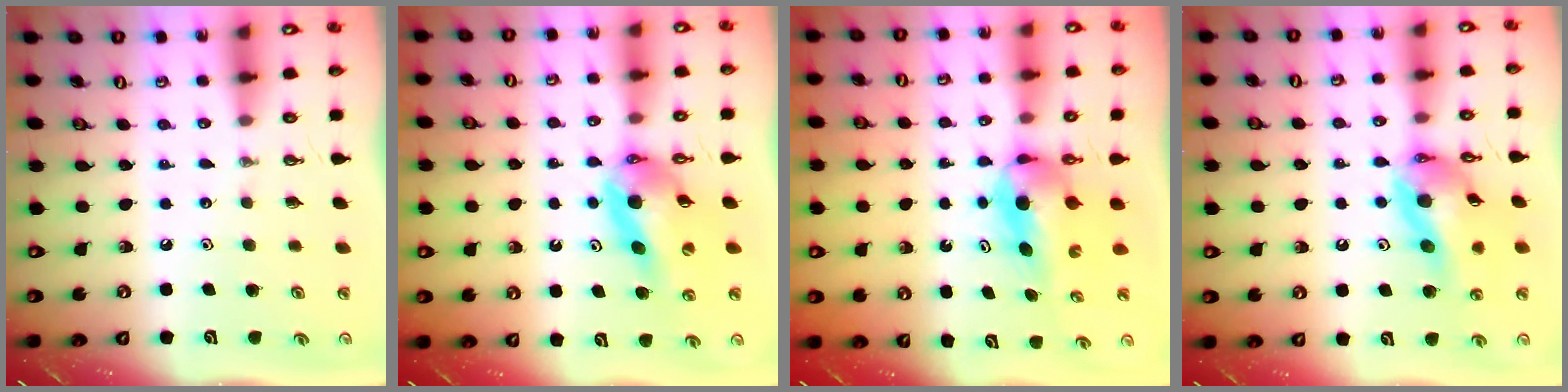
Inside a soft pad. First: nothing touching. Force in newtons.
{"total": 11.1, "press": 11.0, "slide": 1.4}
{"total": 5.3, "press": 4.9, "slide": 2.0}
{"total": 15.9, "press": 15.8, "slide": 2.0}